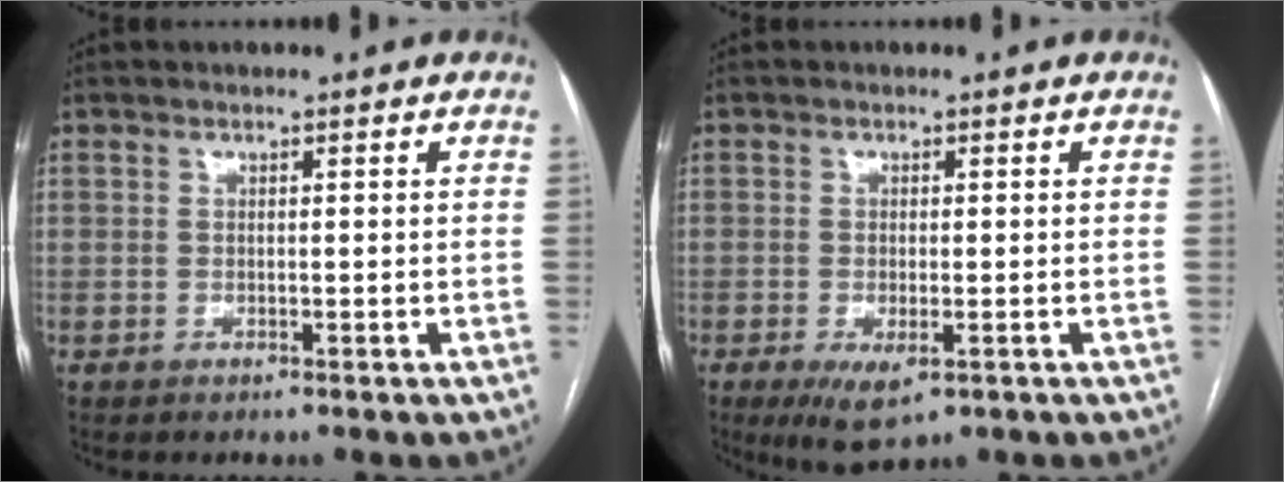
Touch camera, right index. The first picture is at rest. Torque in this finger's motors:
{"motor_torque": [0.67, -0.44, 0.19, 0.05]}